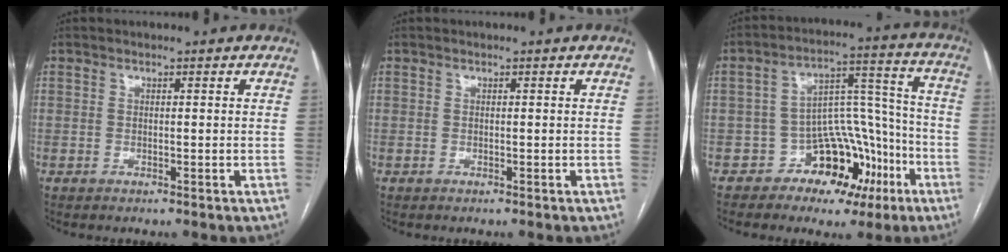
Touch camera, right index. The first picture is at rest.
{"total": 0.0}
{"total": 11.1, "force": [-6.0, 7.6, 5.5], "torque": [-0.062, 0.054, -0.085]}